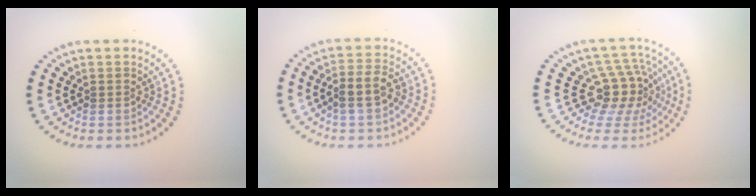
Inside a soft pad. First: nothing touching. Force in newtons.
{"total": 2.8, "press": 2.7, "slide": 0.9}
{"total": 4.4, "press": 3.3, "slide": 2.9}